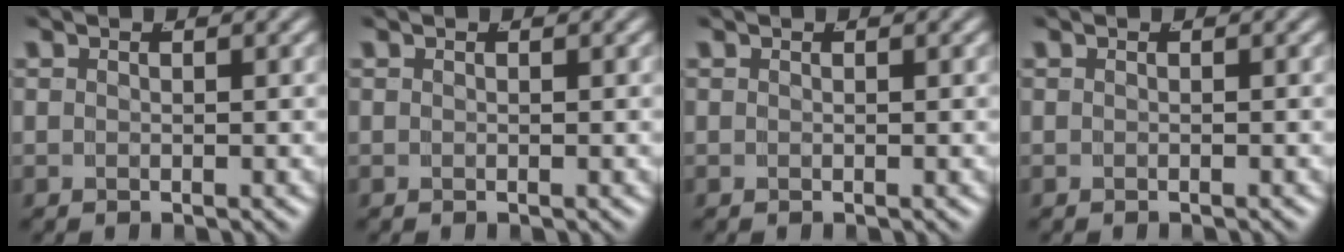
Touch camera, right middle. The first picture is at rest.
{"total": 0.0}
{"total": 0.0}
{"total": 0.0}